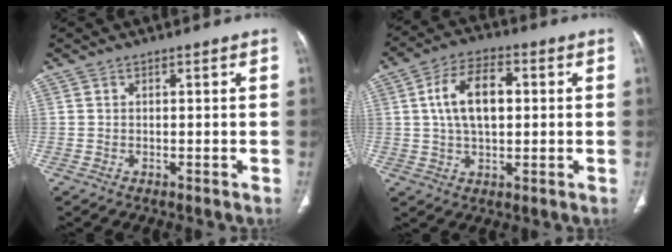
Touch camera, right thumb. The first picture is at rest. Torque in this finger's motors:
{"motor_torque": [-0.38, 1.03, 0.95, 0.58, 0.31]}